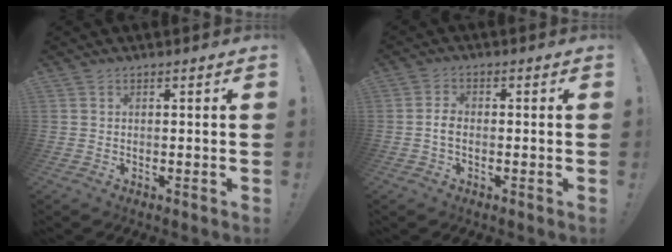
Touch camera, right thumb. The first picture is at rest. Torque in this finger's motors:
{"motor_torque": [-0.31, -0.06, -0.06, 0.08, 0.02]}